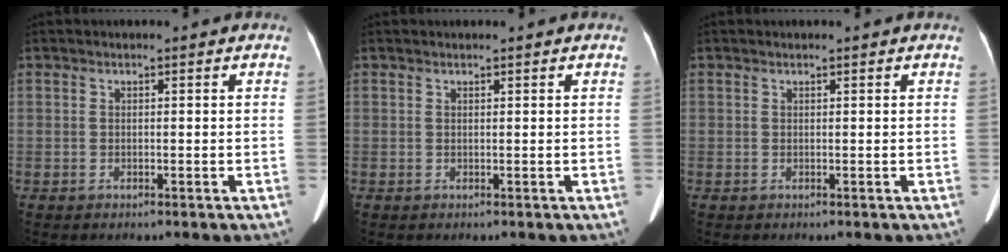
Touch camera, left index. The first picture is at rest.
{"total": 1.2, "force": [1.1, 0.0, 0.6], "torque": [-0.009, 0.007, 0.015]}
{"total": 1.0, "force": [0.9, 0.0, 0.4], "torque": [-0.009, 0.005, 0.012]}